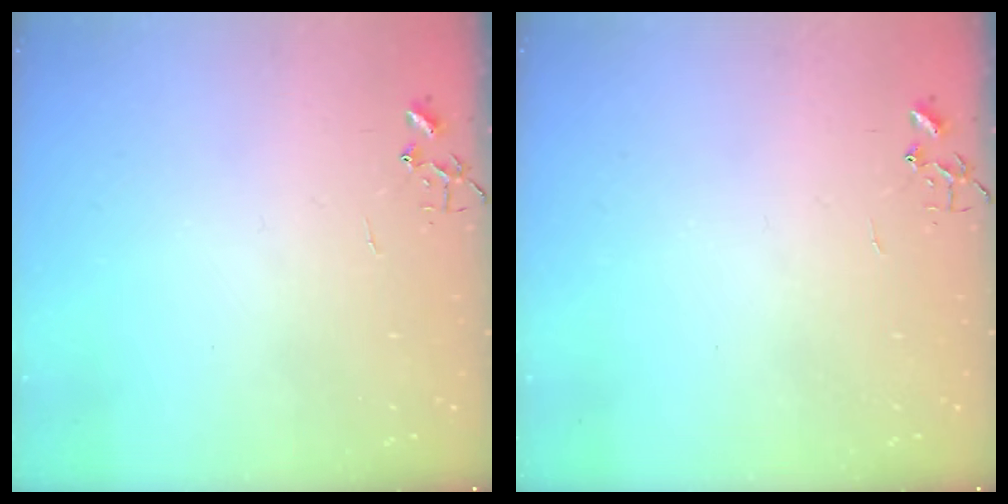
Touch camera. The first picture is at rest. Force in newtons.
{"total": 0.0}